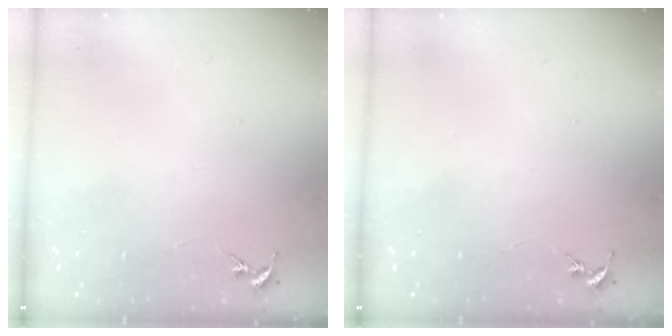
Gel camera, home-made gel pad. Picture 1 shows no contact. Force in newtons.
{"total": 0.0}